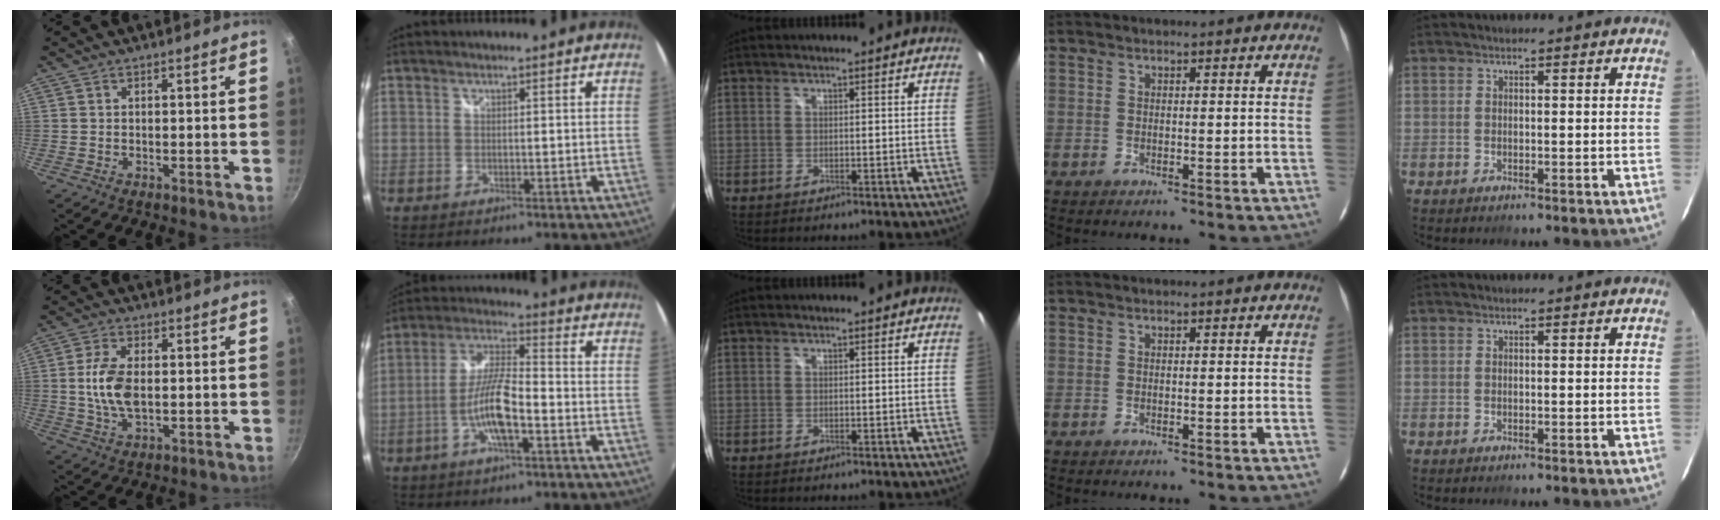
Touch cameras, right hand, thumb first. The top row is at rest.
{"thumb": {"total": 8.4, "force": [0.1, 4.5, 7.1], "torque": [-0.140, 0.003, -0.001]}, "index": {"total": 9.7, "force": [-3.8, 2.0, 8.7], "torque": [-0.181, 0.003, -0.072]}}